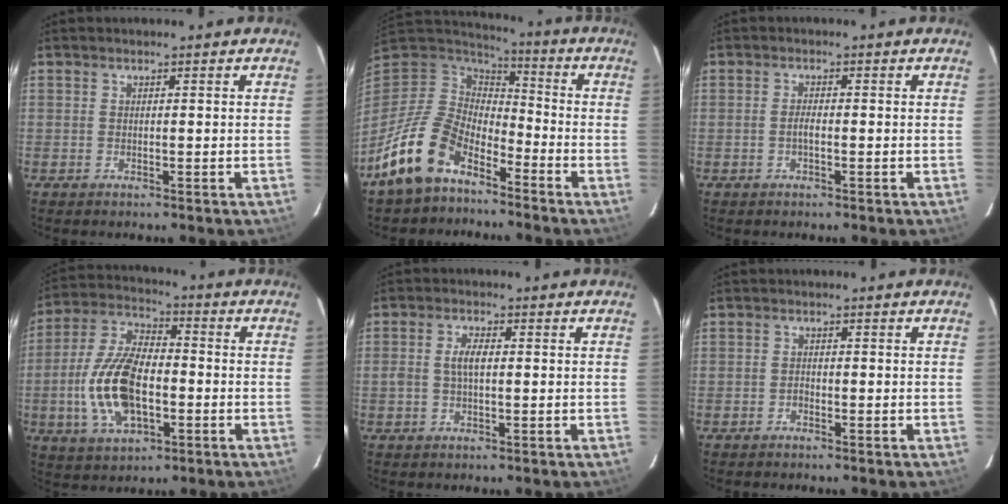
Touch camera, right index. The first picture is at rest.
{"total": 14.9, "force": [-9.5, 8.2, 7.9], "torque": [-0.178, 0.003, -0.178]}
{"total": 1.2, "force": [-0.4, 0.3, 1.1], "torque": [-0.023, 0.002, -0.009]}
{"total": 15.7, "force": [-3.3, 8.1, 13.1], "torque": [-0.276, 0.006, -0.056]}
{"total": 3.3, "force": [0.1, 1.4, 3.0], "torque": [-0.060, 0.005, 0.003]}
{"total": 0.8, "force": [-0.6, 0.4, 0.2], "torque": [-0.003, 0.002, -0.013]}